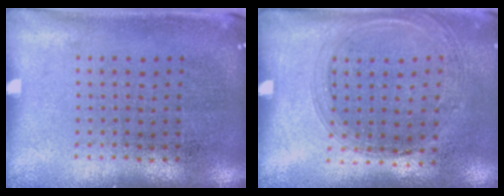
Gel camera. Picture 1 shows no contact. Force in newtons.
{"total": 1.4, "press": 1.3, "slide": 0.5}